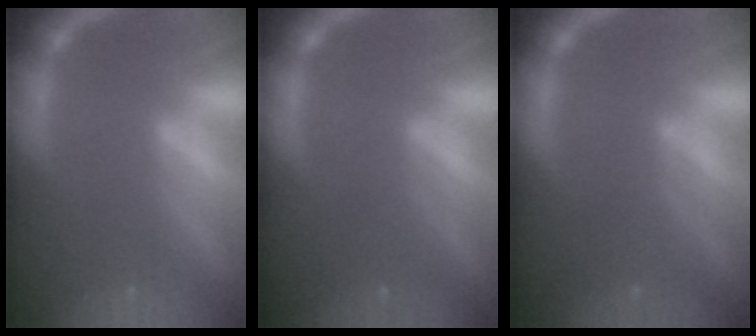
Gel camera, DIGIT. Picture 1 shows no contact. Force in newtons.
{"total": 2.4}
{"total": 3.0}